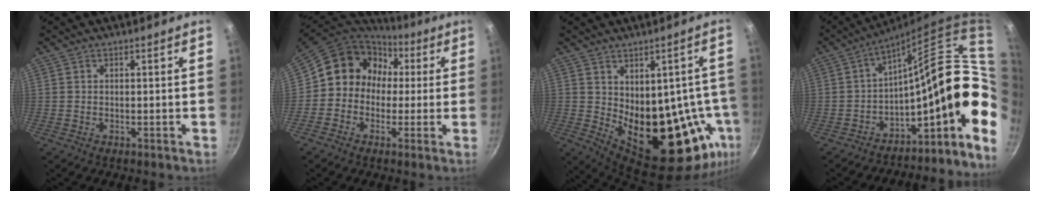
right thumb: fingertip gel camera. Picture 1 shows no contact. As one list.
[{"total": 12.8, "force": [1.6, 11.4, 5.8], "torque": [-0.061, 0.033, 0.003]}, {"total": 20.5, "force": [-2.5, 12.0, 16.5], "torque": [-0.163, -0.020, -0.005]}, {"total": 24.1, "force": [-1.7, 12.4, 20.6], "torque": [-0.250, 0.046, -0.019]}]